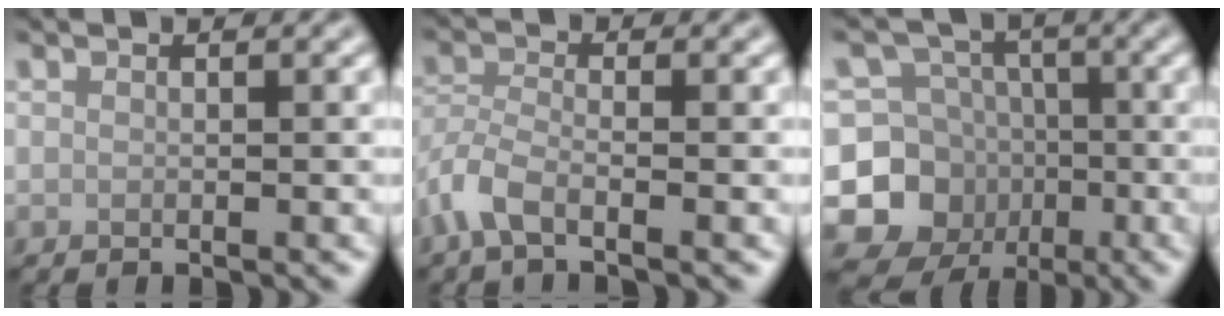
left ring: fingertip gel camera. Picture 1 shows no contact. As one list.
[{"total": 3.3, "force": [-2.1, 1.0, 2.3], "torque": [-0.055, -0.003, -0.058]}, {"total": 7.9, "force": [-2.5, 7.3, 2.0], "torque": [-0.038, 0.000, -0.062]}]